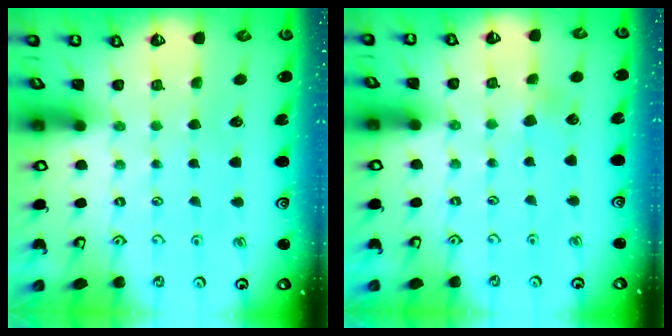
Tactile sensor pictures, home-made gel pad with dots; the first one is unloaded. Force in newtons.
{"total": 2.9, "press": 2.8, "slide": 0.3}